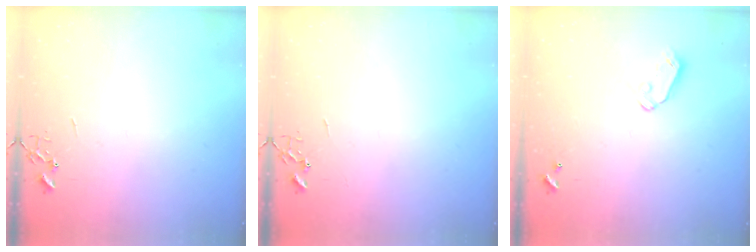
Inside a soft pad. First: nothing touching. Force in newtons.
{"total": 0.0}
{"total": 5.4, "press": 5.4, "slide": 0.5}